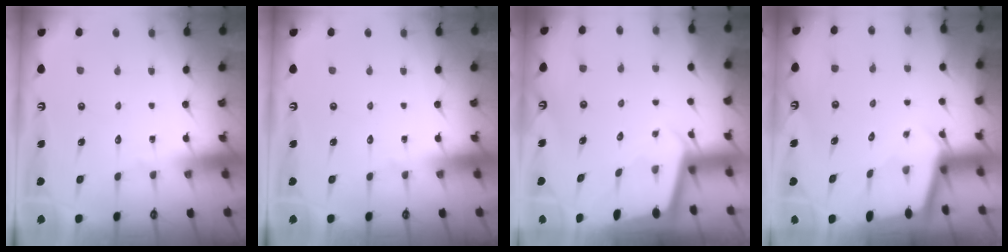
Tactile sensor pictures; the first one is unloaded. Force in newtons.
{"total": 0.0}
{"total": 1.9, "press": 1.9, "slide": 0.1}
{"total": 2.0, "press": 2.0, "slide": 0.2}